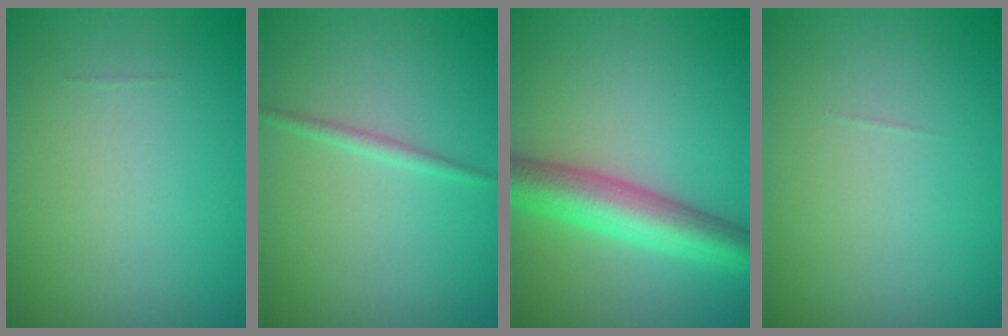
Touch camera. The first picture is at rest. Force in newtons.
{"total": 1.0, "press": 1.0, "slide": 0.0}
{"total": 6.5, "press": 6.5, "slide": 0.2}
{"total": 0.0}